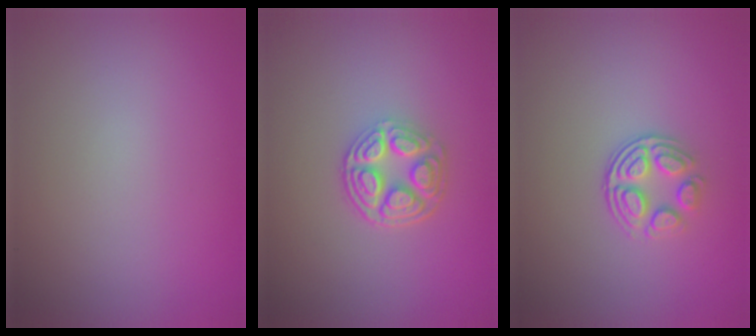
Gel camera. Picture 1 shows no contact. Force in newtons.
{"total": 4.8, "press": 3.6, "slide": 3.2}
{"total": 3.1, "press": 2.5, "slide": 1.8}